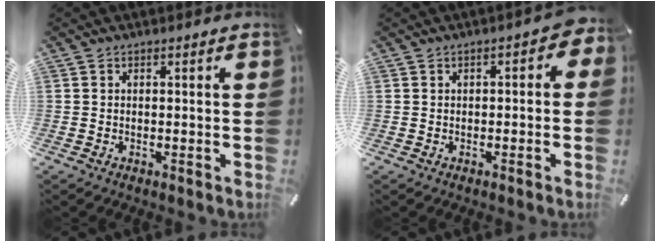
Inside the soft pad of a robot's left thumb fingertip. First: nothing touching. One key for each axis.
{"total": 2.8, "fx": -1.0, "fy": 1.6, "fz": 2.0, "tx": -0.027, "ty": 0.009, "tz": -0.021}